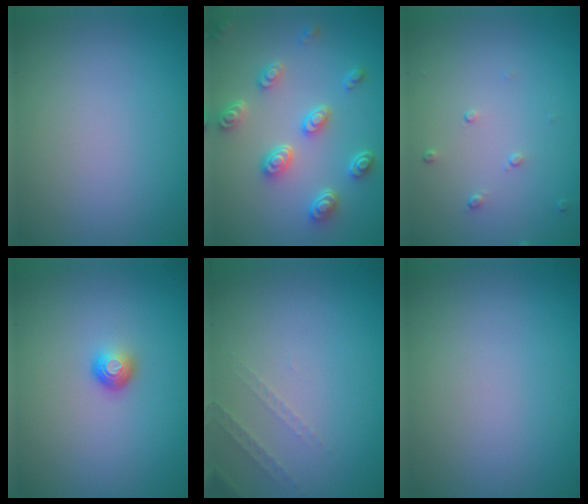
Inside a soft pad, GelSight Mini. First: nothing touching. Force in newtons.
{"total": 4.4, "press": 3.6, "slide": 2.6}
{"total": 0.7, "press": 0.5, "slide": 0.5}
{"total": 1.5, "press": 1.0, "slide": 1.1}
{"total": 1.3, "press": 1.2, "slide": 0.4}
{"total": 0.0}